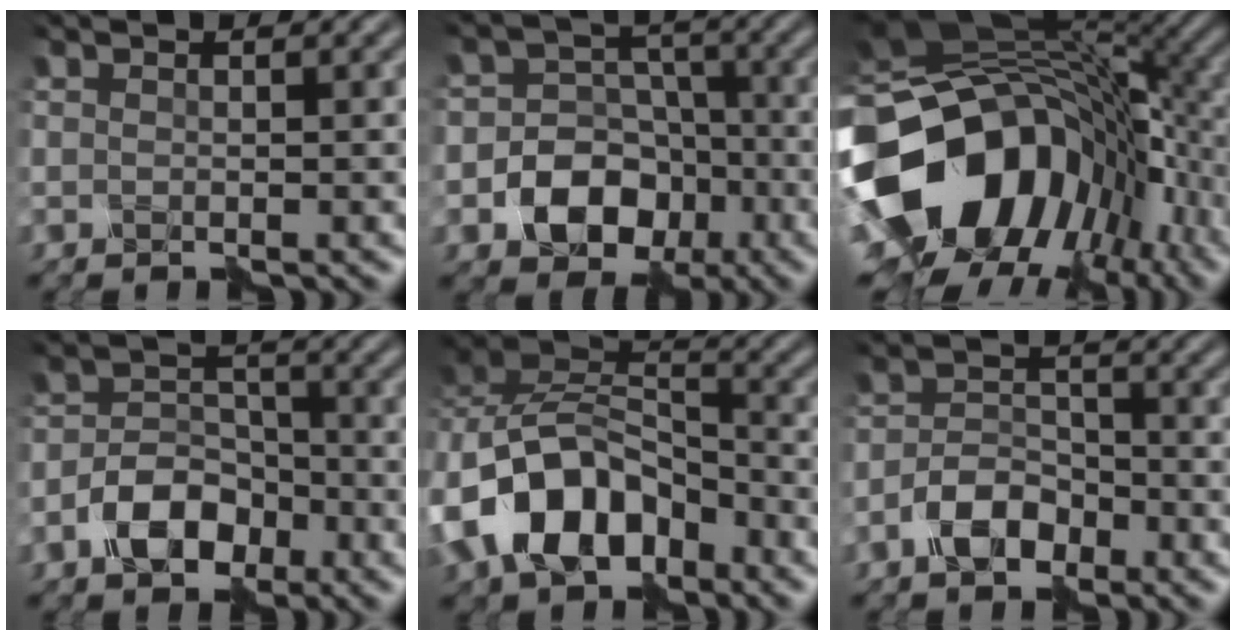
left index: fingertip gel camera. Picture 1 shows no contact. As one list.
[{"total": 7.1, "force": [-2.7, 5.8, 3.1], "torque": [-0.031, 0.002, -0.069]}, {"total": 18.0, "force": [-3.8, 14.0, 10.8], "torque": [-0.218, -0.018, -0.051]}, {"total": 4.5, "force": [-2.6, 2.8, 2.4], "torque": [-0.044, 0.006, -0.051]}, {"total": 10.6, "force": [-4.7, 7.1, 6.3], "torque": [-0.123, 0.006, -0.097]}, {"total": 3.5, "force": [-2.3, 1.9, 1.9], "torque": [-0.034, 0.011, -0.048]}]